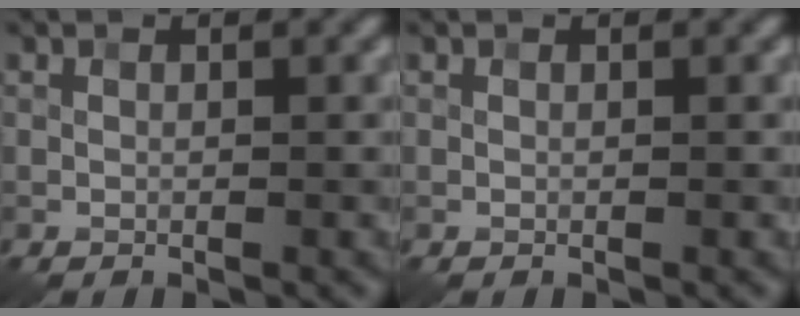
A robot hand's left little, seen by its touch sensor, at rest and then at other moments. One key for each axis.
{"total": 0.0}